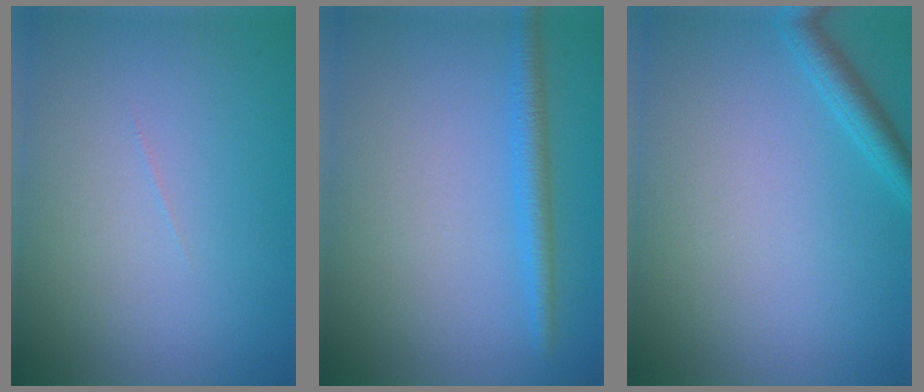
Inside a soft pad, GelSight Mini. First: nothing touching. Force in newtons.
{"total": 2.2, "press": 2.2, "slide": 0.2}
{"total": 2.0, "press": 2.0, "slide": 0.2}